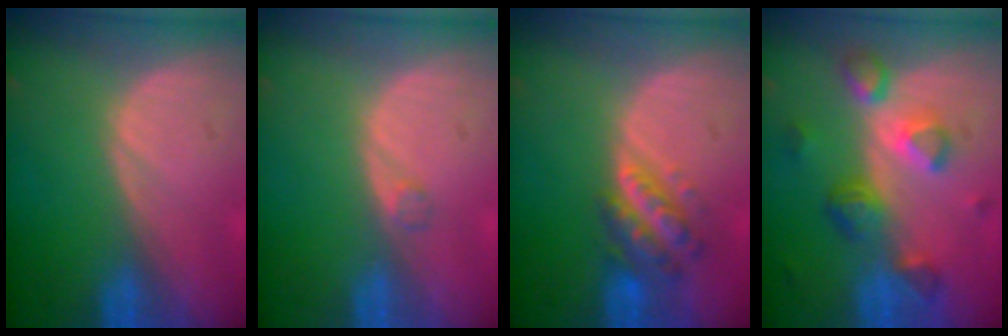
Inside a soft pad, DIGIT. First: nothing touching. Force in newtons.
{"total": 0.9, "press": 0.9, "slide": 0.1}
{"total": 5.7, "press": 5.3, "slide": 2.3}
{"total": 7.9, "press": 7.1, "slide": 3.5}